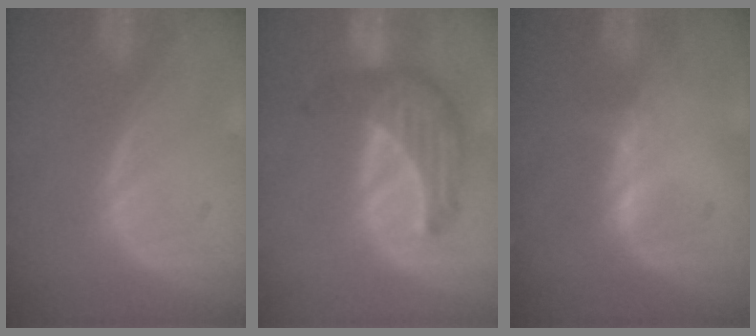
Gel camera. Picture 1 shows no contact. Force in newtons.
{"total": 7.0, "press": 6.9, "slide": 0.5}
{"total": 0.7, "press": 0.7, "slide": 0.2}